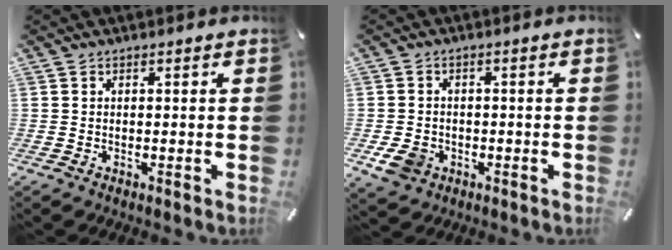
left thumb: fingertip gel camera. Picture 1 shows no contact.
{"total": 5.4, "force": [-2.0, 4.5, 2.4], "torque": [-0.048, 0.002, -0.036]}